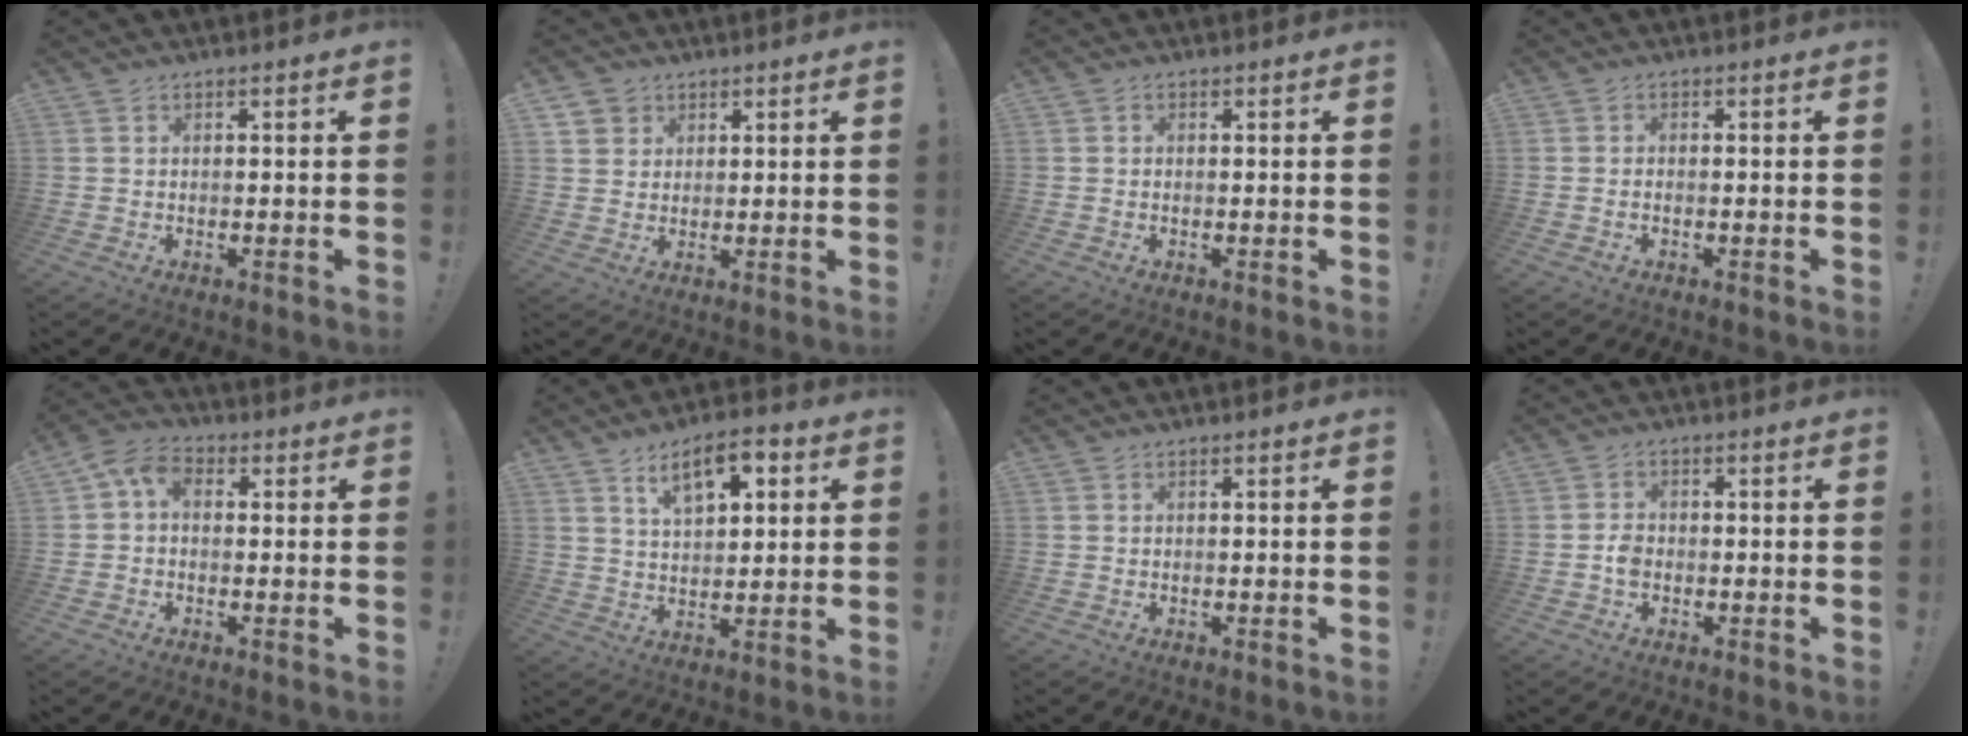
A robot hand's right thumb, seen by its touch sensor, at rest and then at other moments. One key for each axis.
{"total": 3.9, "fx": 2.2, "fy": 3.3, "fz": 0.3, "tx": -0.006, "ty": -0.010, "tz": 0.041}
{"total": 0.0}
{"total": 0.9, "fx": -0.7, "fy": 0.2, "fz": 0.5, "tx": -0.016, "ty": 0.004, "tz": -0.010}
{"total": 6.1, "fx": 1.0, "fy": 3.9, "fz": 4.5, "tx": -0.084, "ty": 0.009, "tz": 0.024}
{"total": 10.4, "fx": 5.1, "fy": 4.9, "fz": 7.6, "tx": -0.122, "ty": -0.008, "tz": 0.090}
{"total": 0.0}
{"total": 3.0, "fx": -1.3, "fy": 2.0, "fz": 1.8, "tx": -0.024, "ty": 0.005, "tz": -0.022}